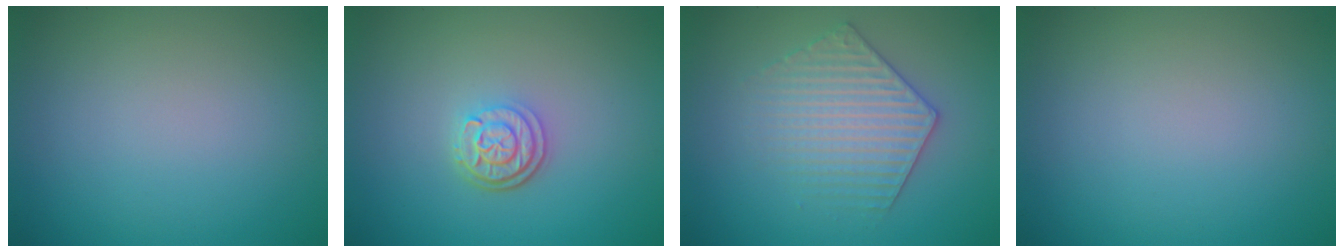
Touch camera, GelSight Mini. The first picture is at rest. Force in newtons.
{"total": 3.0, "press": 2.5, "slide": 1.6}
{"total": 3.5, "press": 3.4, "slide": 0.7}
{"total": 0.0}